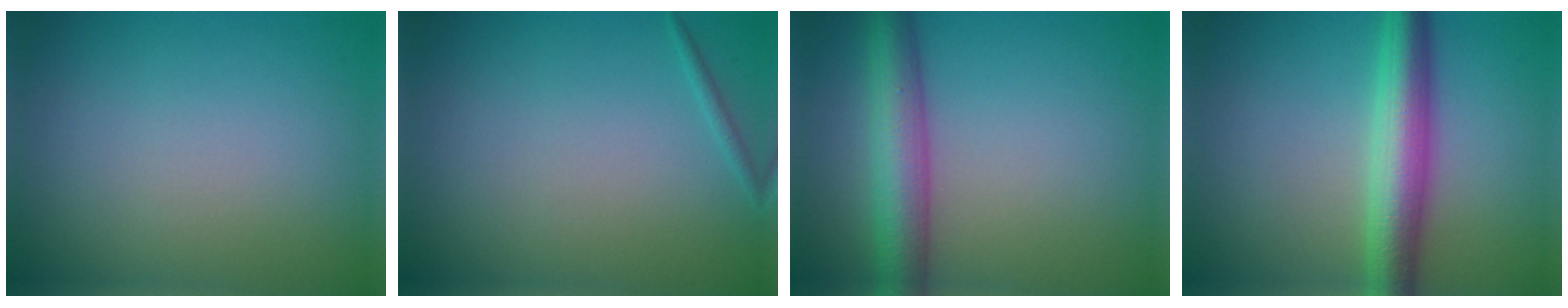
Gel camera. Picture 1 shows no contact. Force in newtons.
{"total": 0.6, "press": 0.6, "slide": 0.1}
{"total": 5.7, "press": 5.7, "slide": 0.1}
{"total": 6.3, "press": 6.3, "slide": 0.1}